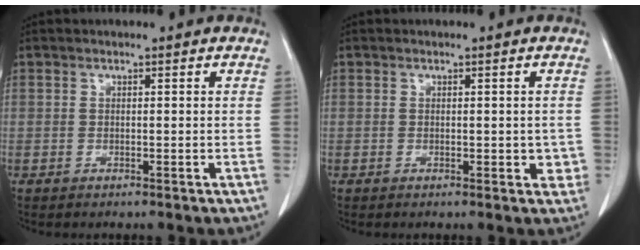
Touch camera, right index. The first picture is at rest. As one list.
[{"total": 2.7, "force": [-0.3, 1.6, 2.2], "torque": [-0.013, 0.002, -0.001]}]